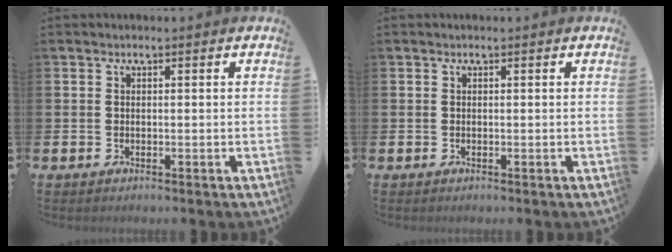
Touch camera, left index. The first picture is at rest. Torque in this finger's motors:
{"motor_torque": [0.05, 0.07, 0.00, -0.01]}